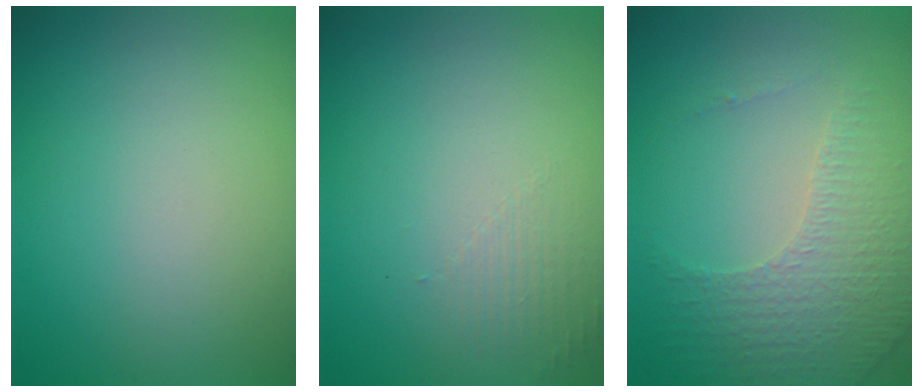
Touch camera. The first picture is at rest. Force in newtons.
{"total": 1.3, "press": 0.1, "slide": 1.3}
{"total": 4.4, "press": 3.0, "slide": 3.3}